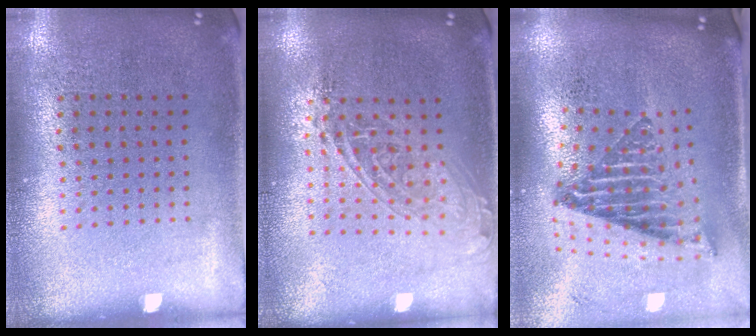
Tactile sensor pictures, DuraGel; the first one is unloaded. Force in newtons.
{"total": 1.5, "press": 1.3, "slide": 0.9}
{"total": 2.2, "press": 1.5, "slide": 1.6}